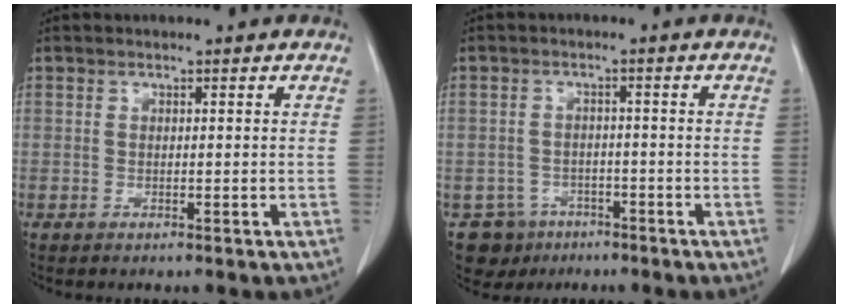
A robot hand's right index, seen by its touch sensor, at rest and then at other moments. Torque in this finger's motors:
{"motor_torque": [-0.15, -0.08, -0.58, -0.12]}